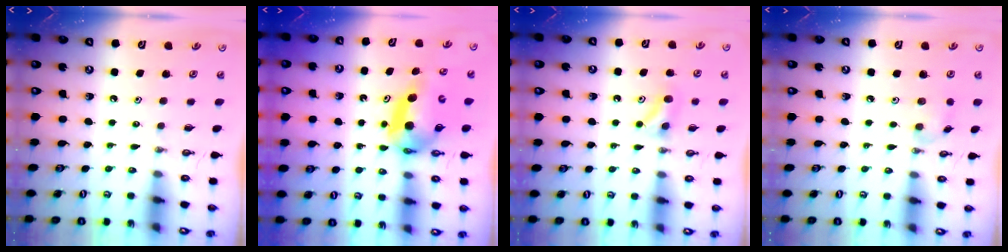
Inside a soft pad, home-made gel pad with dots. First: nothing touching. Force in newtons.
{"total": 8.0, "press": 8.0, "slide": 0.5}
{"total": 4.6, "press": 4.4, "slide": 1.3}
{"total": 5.2, "press": 5.1, "slide": 0.8}